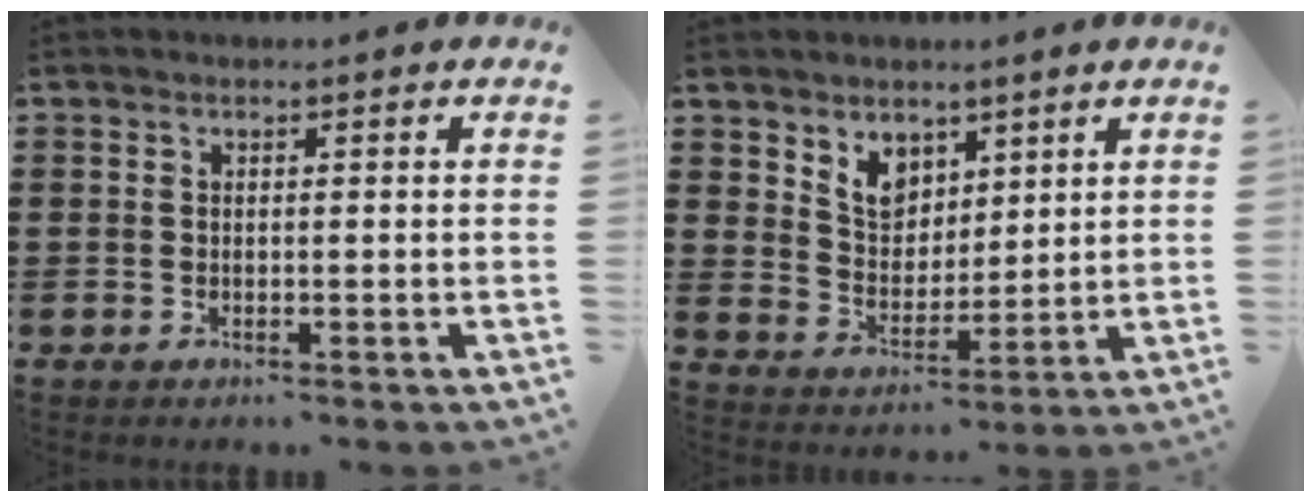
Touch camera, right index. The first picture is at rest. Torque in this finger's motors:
{"motor_torque": [0.10, 0.26, 0.11, 0.01]}